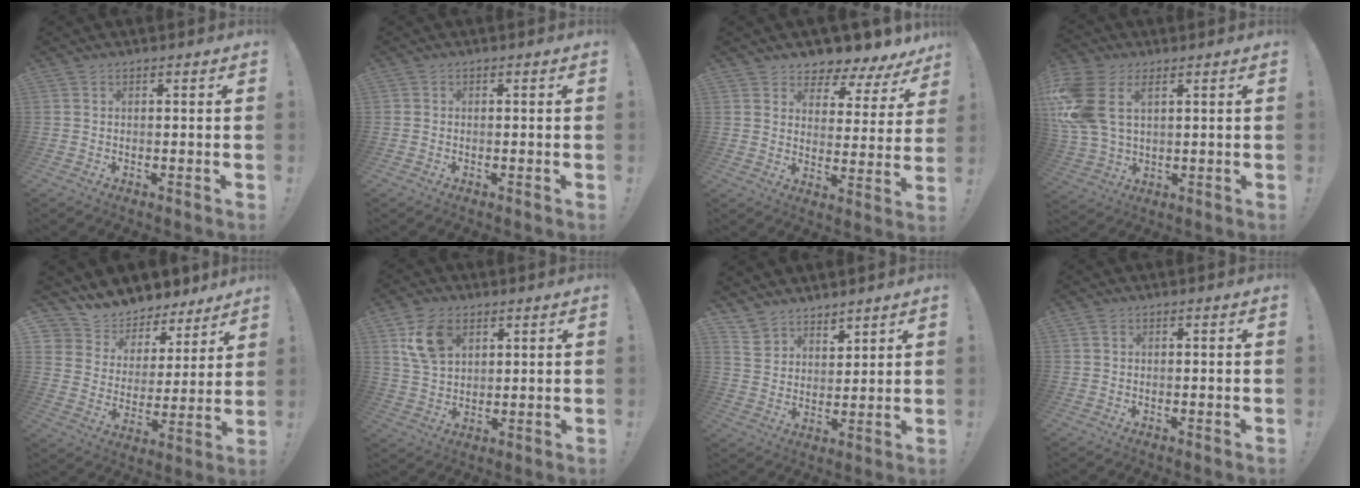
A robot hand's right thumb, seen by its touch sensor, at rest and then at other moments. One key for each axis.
{"total": 0.0}
{"total": 5.1, "fx": 4.2, "fy": 2.4, "fz": 1.3, "tx": -0.013, "ty": -0.053, "tz": 0.076}
{"total": 14.1, "fx": 5.1, "fy": 8.6, "fz": 9.9, "tx": -0.219, "ty": -0.014, "tz": 0.098}
{"total": 8.0, "fx": 7.0, "fy": 3.8, "fz": 0.4, "tx": -0.022, "ty": -0.074, "tz": 0.127}
{"total": 10.8, "fx": 5.2, "fy": 7.3, "fz": 6.1, "tx": -0.106, "ty": -0.004, "tz": 0.105}
{"total": 7.2, "fx": 6.2, "fy": 3.6, "fz": 0.0, "tx": -0.009, "ty": -0.057, "tz": 0.122}
{"total": 0.6, "fx": 0.3, "fy": 0.4, "fz": 0.2, "tx": 0.000, "ty": -0.001, "tz": 0.005}